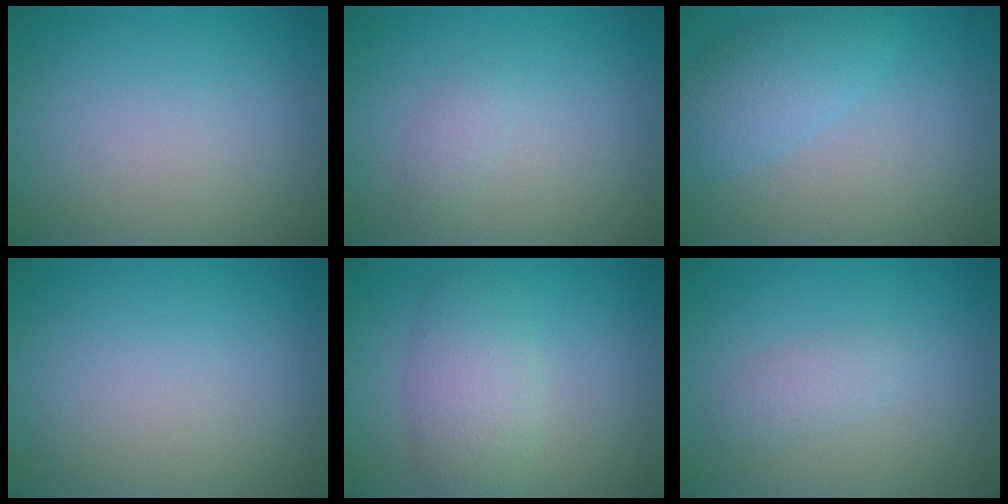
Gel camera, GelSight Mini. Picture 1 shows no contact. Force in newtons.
{"total": 1.1, "press": 1.1, "slide": 0.0}
{"total": 3.4, "press": 3.4, "slide": 0.2}
{"total": 0.0}
{"total": 4.1, "press": 4.1, "slide": 0.1}
{"total": 1.6, "press": 1.6, "slide": 0.0}